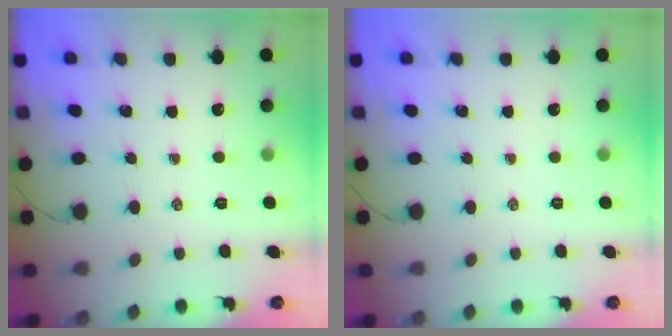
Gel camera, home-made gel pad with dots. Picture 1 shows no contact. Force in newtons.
{"total": 0.0}